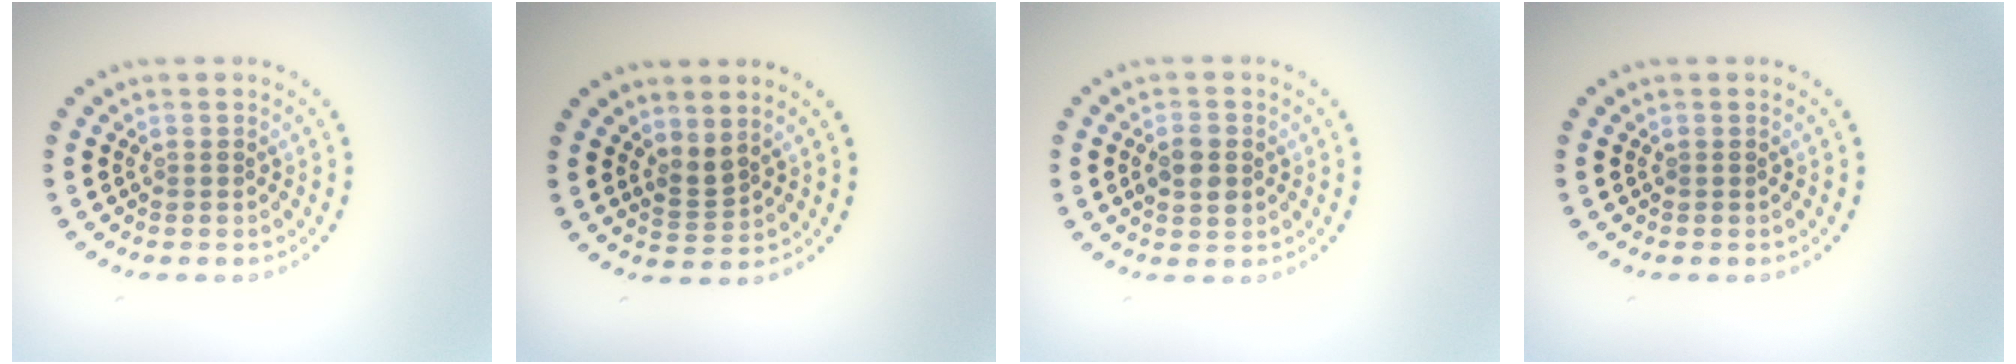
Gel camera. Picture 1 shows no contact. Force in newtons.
{"total": 1.6, "press": 1.2, "slide": 1.1}
{"total": 2.7, "press": 2.7, "slide": 0.1}
{"total": 0.0}